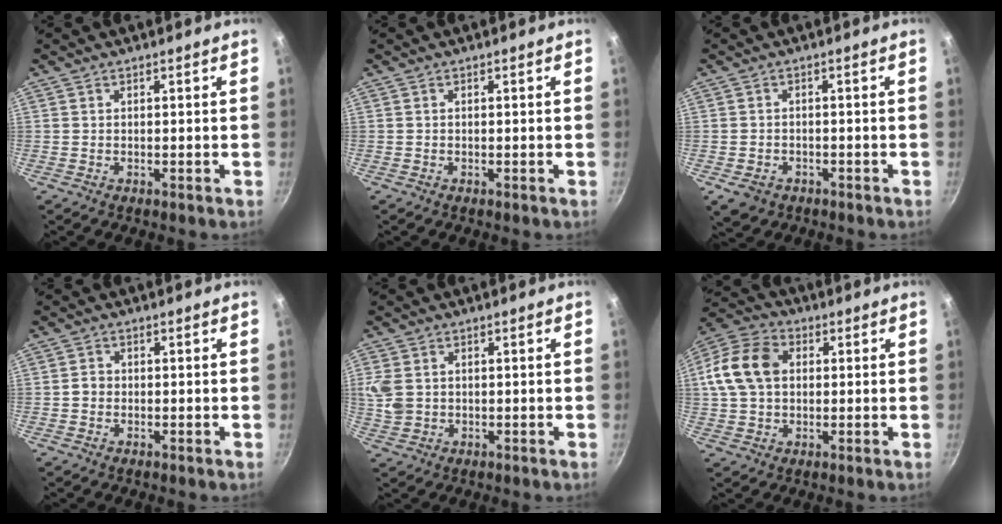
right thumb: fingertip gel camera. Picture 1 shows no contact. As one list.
[{"total": 0.0}, {"total": 4.2, "force": [-2.0, 3.2, 2.0], "torque": [-0.034, 0.013, -0.022]}, {"total": 1.7, "force": [-0.3, 1.5, 0.7], "torque": [-0.006, 0.009, -0.007]}, {"total": 5.5, "force": [0.8, 4.3, 3.2], "torque": [-0.066, -0.004, 0.021]}, {"total": 13.2, "force": [1.8, 9.7, 8.8], "torque": [-0.151, 0.023, 0.018]}]